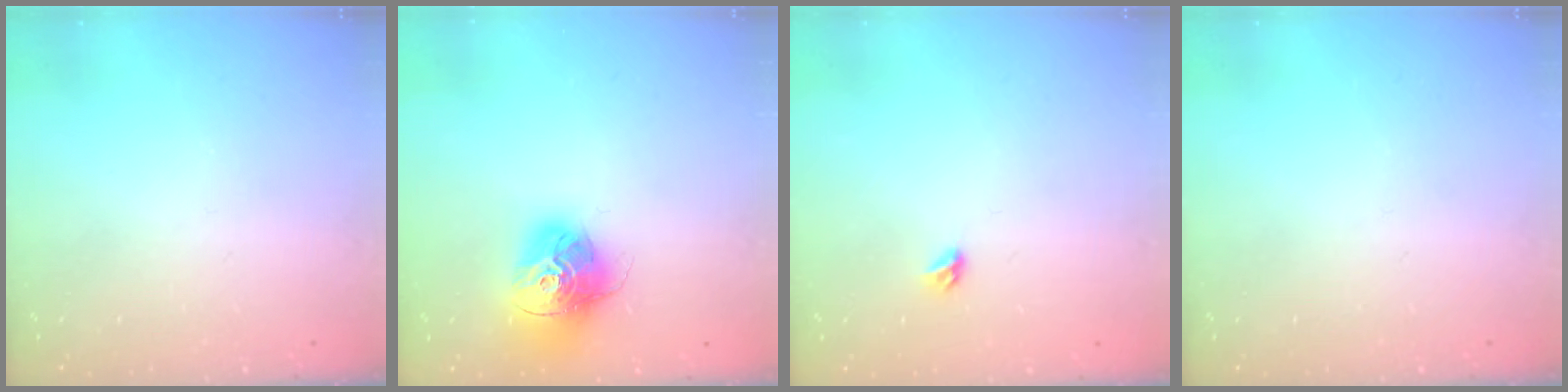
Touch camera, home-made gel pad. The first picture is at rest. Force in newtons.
{"total": 15.3, "press": 15.2, "slide": 1.8}
{"total": 3.5, "press": 3.4, "slide": 0.7}
{"total": 0.0}